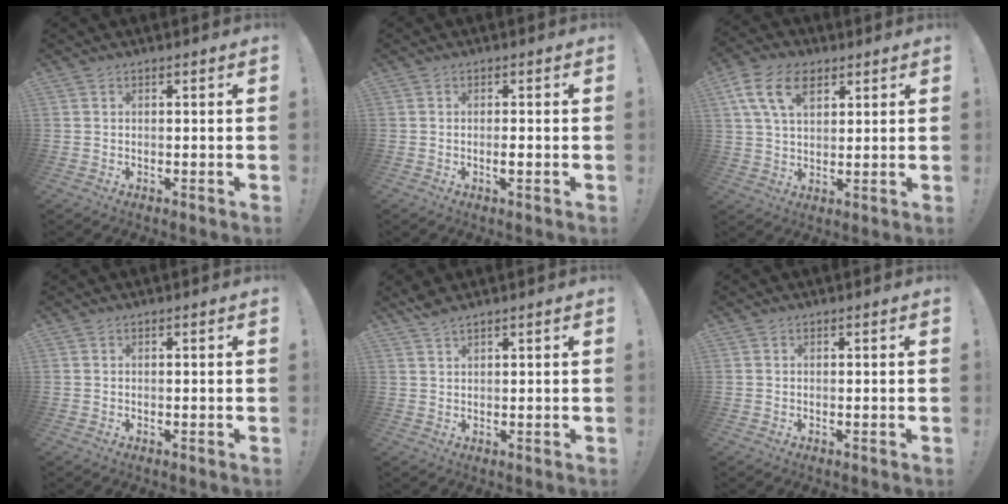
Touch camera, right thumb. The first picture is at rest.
{"total": 1.8, "force": [-0.6, 0.3, 1.6], "torque": [-0.019, -0.004, -0.012]}
{"total": 11.8, "force": [5.6, 7.3, 7.3], "torque": [-0.141, 0.000, 0.107]}
{"total": 0.0}
{"total": 2.3, "force": [2.2, 0.2, 0.8], "torque": [-0.024, -0.005, 0.040]}
{"total": 0.0}